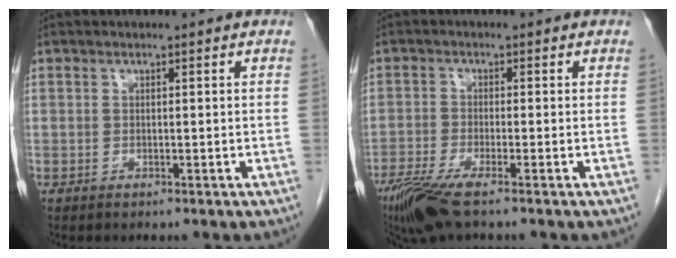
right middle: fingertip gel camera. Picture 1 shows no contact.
{"total": 7.3, "force": [-5.2, 0.8, 5.1], "torque": [-0.097, -0.020, -0.098]}